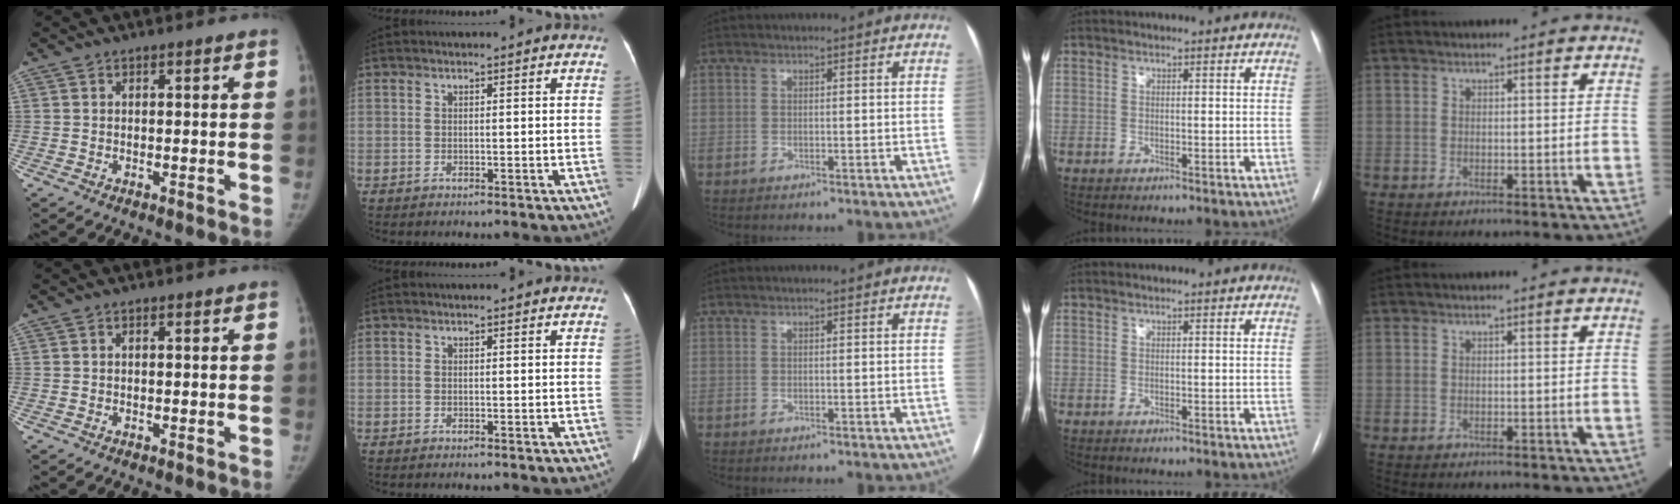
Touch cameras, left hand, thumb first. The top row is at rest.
{"index": {"total": 1.6, "force": [1.4, 0.3, 0.6], "torque": [-0.004, 0.003, 0.012]}}